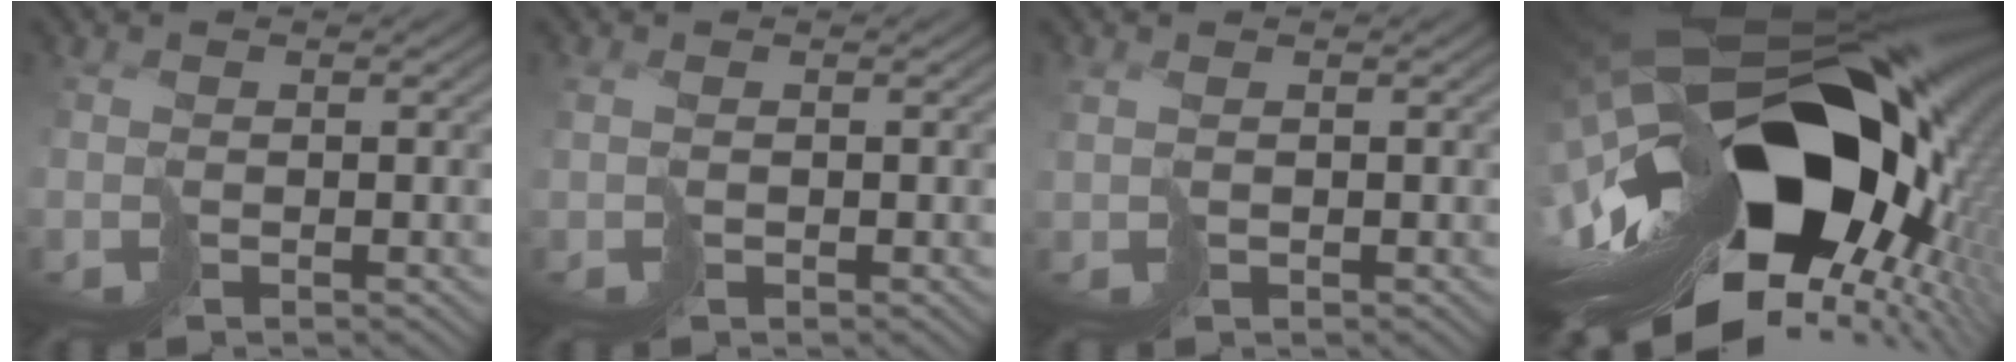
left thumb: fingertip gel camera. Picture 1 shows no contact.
{"total": 1.1, "force": [0.4, 0.7, 0.8], "torque": [-0.023, 0.000, 0.011]}
{"total": 1.4, "force": [0.8, 0.8, 0.9], "torque": [-0.028, -0.002, 0.020]}
{"total": 19.8, "force": [-4.6, 10.6, 16.1], "torque": [-0.316, -0.047, -0.050]}